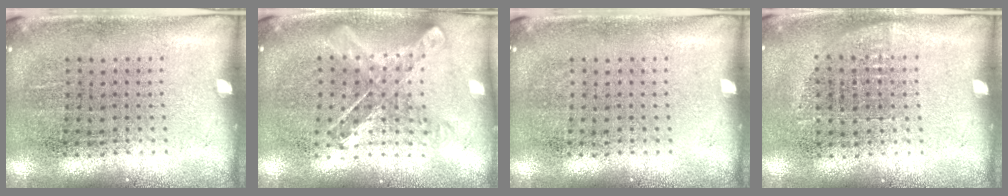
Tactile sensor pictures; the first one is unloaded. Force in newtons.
{"total": 0.9, "press": 0.9, "slide": 0.1}
{"total": 0.0}
{"total": 0.7, "press": 0.6, "slide": 0.3}